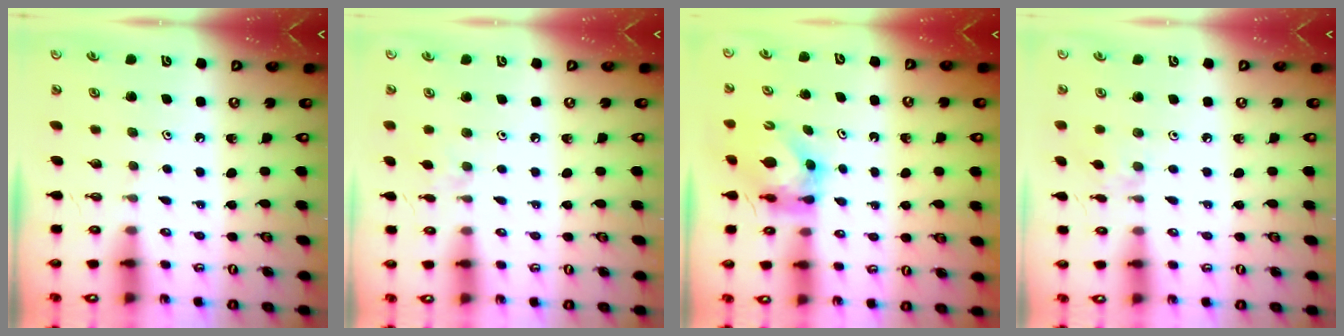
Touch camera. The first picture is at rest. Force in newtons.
{"total": 3.2, "press": 3.1, "slide": 0.5}
{"total": 5.6, "press": 5.6, "slide": 0.4}
{"total": 2.6, "press": 2.6, "slide": 0.5}